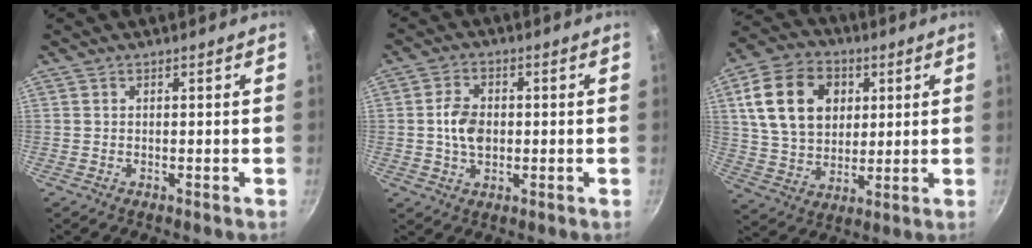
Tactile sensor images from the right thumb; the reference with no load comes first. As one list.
[{"total": 6.5, "force": [0.0, 4.5, 4.7], "torque": [-0.076, 0.006, -0.003]}, {"total": 17.7, "force": [4.9, 13.1, 10.9], "torque": [-0.176, -0.001, 0.085]}]